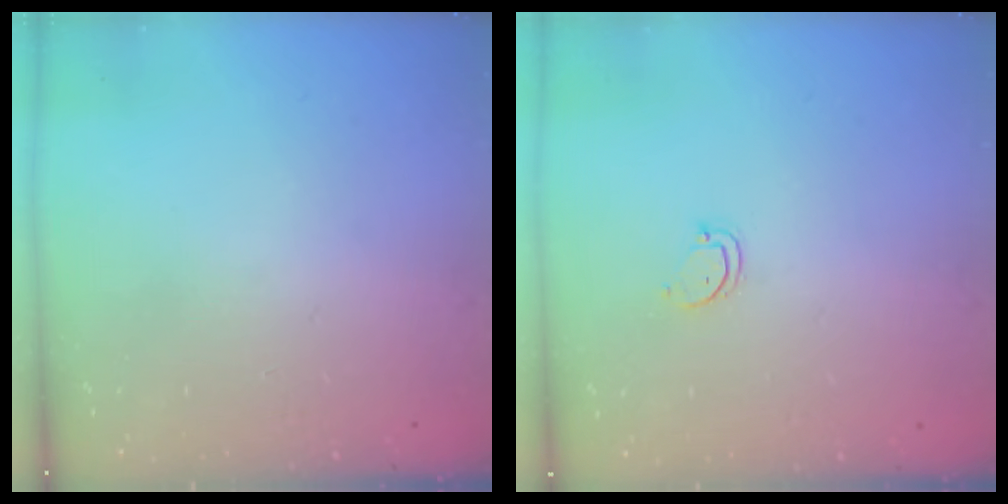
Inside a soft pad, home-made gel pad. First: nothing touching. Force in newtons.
{"total": 2.6, "press": 2.6, "slide": 0.3}